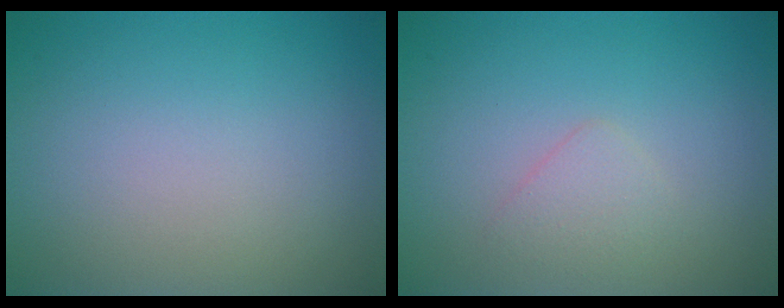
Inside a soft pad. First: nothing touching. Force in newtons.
{"total": 1.3, "press": 1.3, "slide": 0.1}